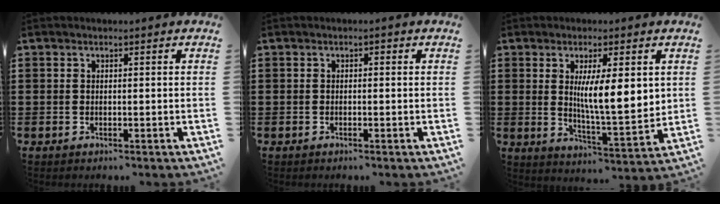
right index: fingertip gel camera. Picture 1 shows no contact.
{"total": 0.6, "force": [-0.4, 0.2, 0.3], "torque": [-0.008, -0.002, -0.008]}
{"total": 8.8, "force": [1.9, 2.2, 8.4], "torque": [-0.137, -0.008, 0.027]}